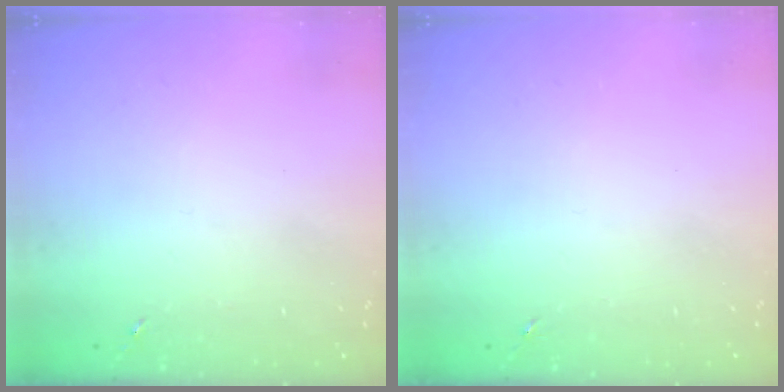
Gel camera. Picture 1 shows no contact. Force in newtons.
{"total": 0.0}